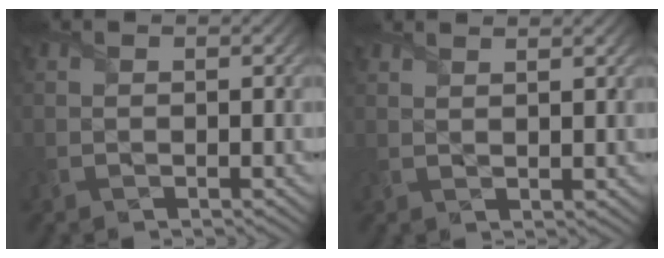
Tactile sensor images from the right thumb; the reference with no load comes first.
{"total": 1.9, "force": [1.8, -0.1, 0.7], "torque": [-0.015, -0.001, 0.035]}